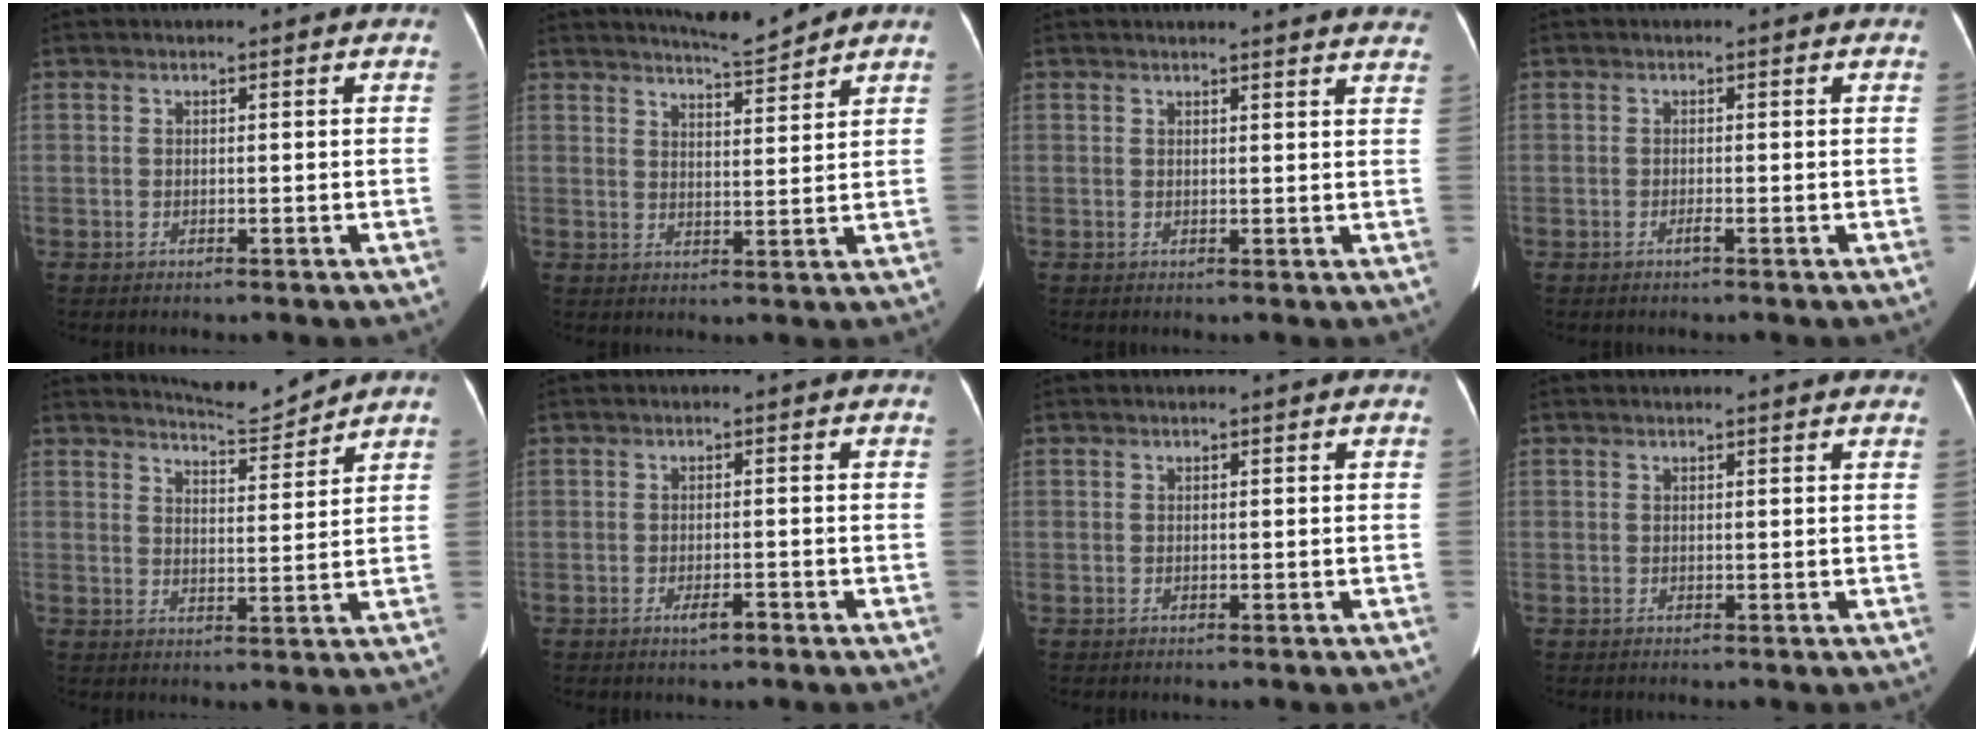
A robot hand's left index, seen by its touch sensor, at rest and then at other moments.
{"total": 5.7, "force": [5.5, -0.4, 1.4], "torque": [-0.031, -0.007, 0.087]}
{"total": 12.8, "force": [12.3, 1.3, 3.1], "torque": [-0.018, -0.027, 0.116]}
{"total": 0.6, "force": [-0.4, -0.1, 0.4], "torque": [-0.009, 0.000, -0.006]}
{"total": 5.7, "force": [5.6, -0.6, 0.2], "torque": [-0.013, -0.014, 0.091]}
{"total": 1.9, "force": [-1.2, 0.4, 1.4], "torque": [-0.024, -0.001, -0.018]}
{"total": 0.0}
{"total": 4.3, "force": [4.0, 0.8, 1.3], "torque": [-0.015, 0.014, 0.033]}